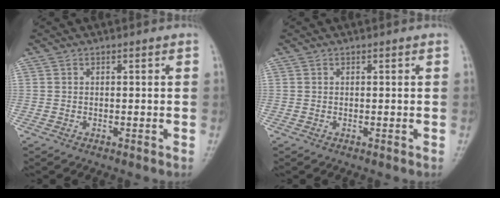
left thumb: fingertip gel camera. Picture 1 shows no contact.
{"total": 0.0}